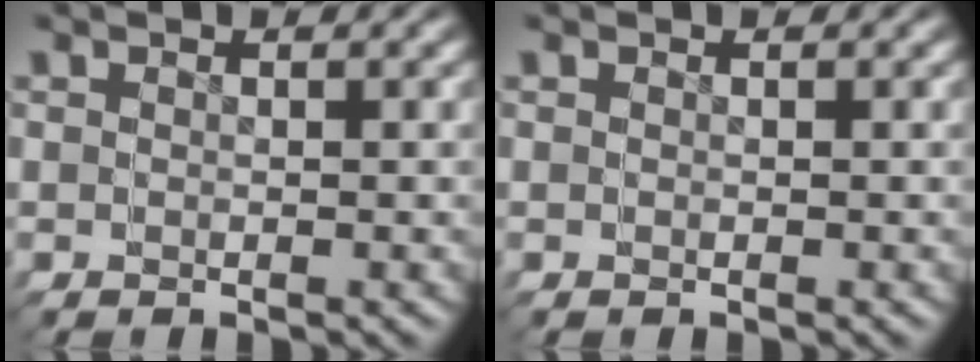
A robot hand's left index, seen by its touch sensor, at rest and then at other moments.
{"total": 0.0}